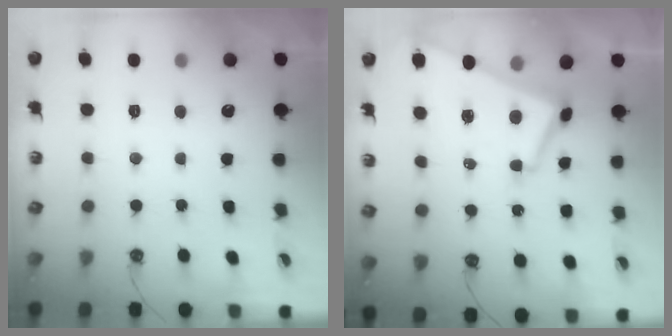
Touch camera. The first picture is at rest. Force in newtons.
{"total": 6.7, "press": 6.6, "slide": 1.4}